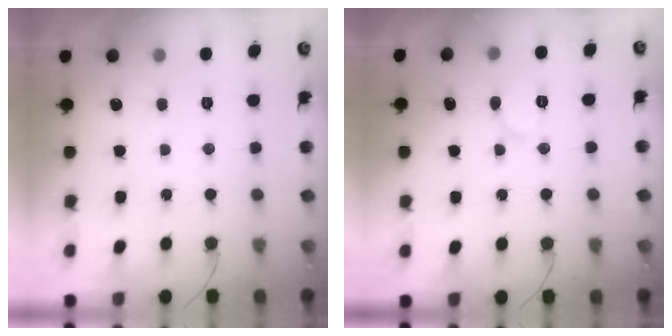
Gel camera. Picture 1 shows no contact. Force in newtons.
{"total": 6.5, "press": 6.5, "slide": 0.8}